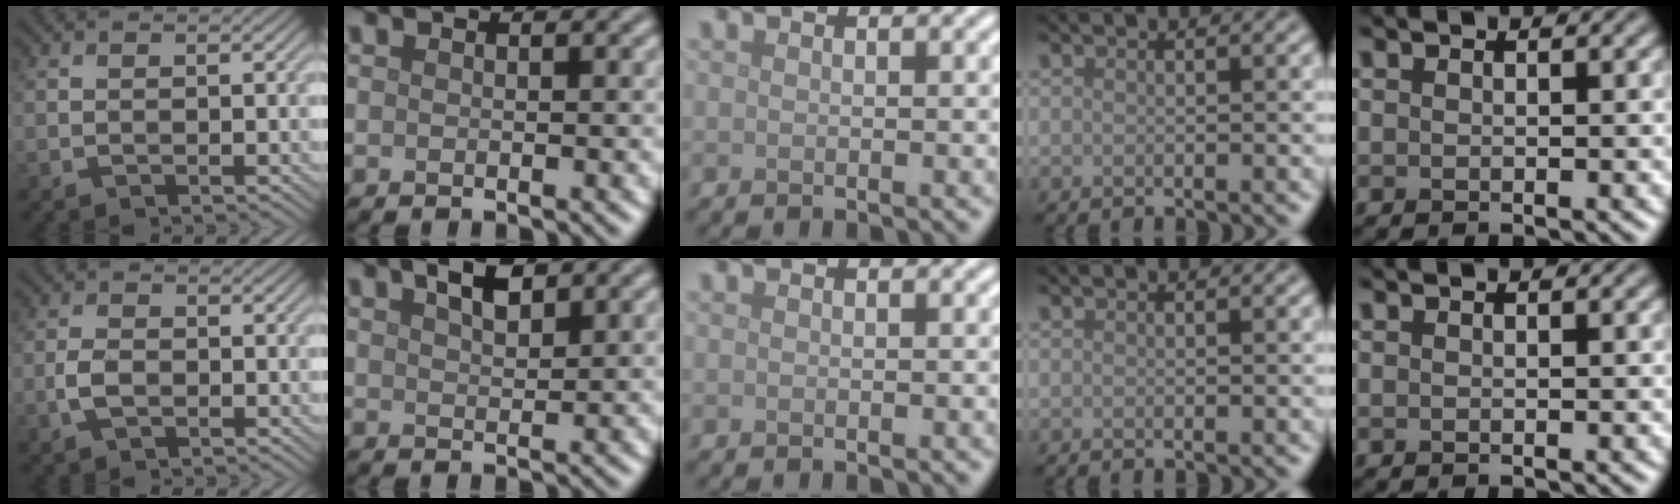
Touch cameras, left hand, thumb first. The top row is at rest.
{"thumb": {"total": 2.6, "force": [-0.8, 1.6, 1.9], "torque": [-0.042, 0.002, -0.018]}, "index": {"total": 2.5, "force": [1.6, 0.9, 1.6], "torque": [-0.030, 0.005, 0.031]}}